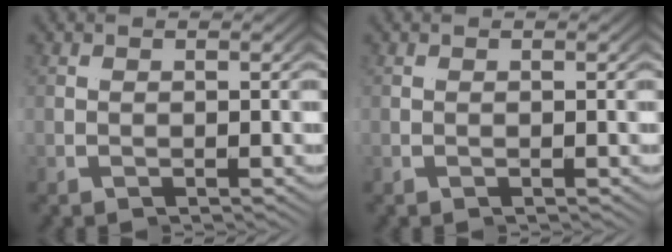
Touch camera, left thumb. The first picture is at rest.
{"total": 0.0}